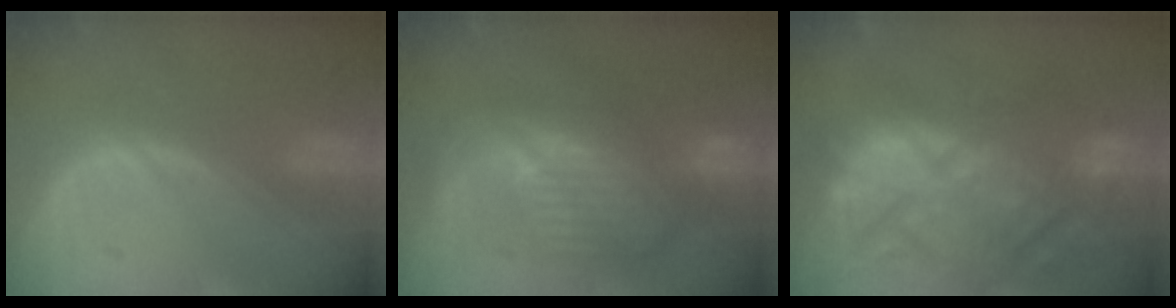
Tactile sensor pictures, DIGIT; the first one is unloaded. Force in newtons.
{"total": 10.5, "press": 9.5, "slide": 4.7}
{"total": 15.0, "press": 12.9, "slide": 7.5}